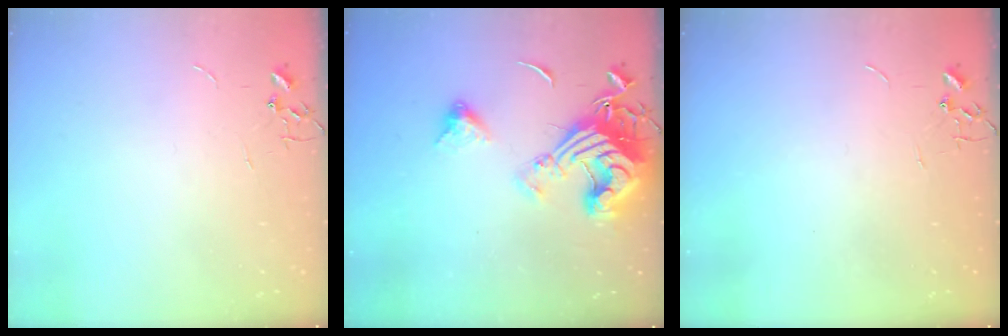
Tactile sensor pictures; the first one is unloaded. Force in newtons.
{"total": 17.6, "press": 17.5, "slide": 2.0}
{"total": 0.0}